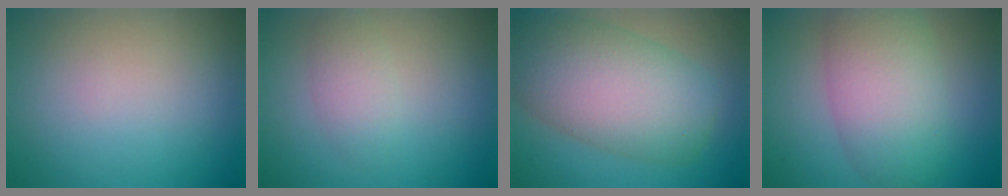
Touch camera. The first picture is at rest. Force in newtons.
{"total": 2.2, "press": 2.2, "slide": 0.1}
{"total": 10.3, "press": 10.3, "slide": 0.3}
{"total": 7.8, "press": 7.8, "slide": 0.4}